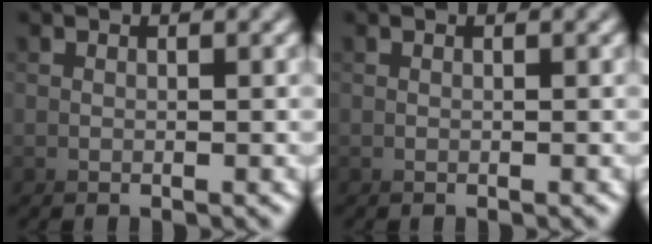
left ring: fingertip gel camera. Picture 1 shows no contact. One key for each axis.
{"total": 0.0}